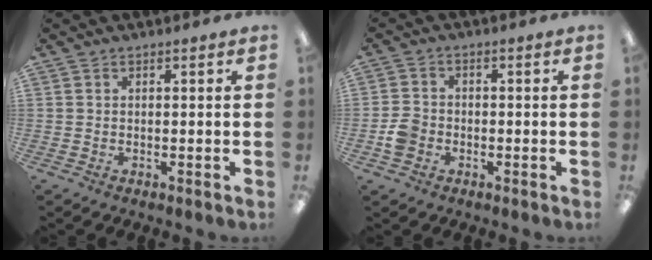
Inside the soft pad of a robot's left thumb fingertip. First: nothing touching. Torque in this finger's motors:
{"motor_torque": [-0.14, 0.18, 0.17, -0.17, 0.09]}